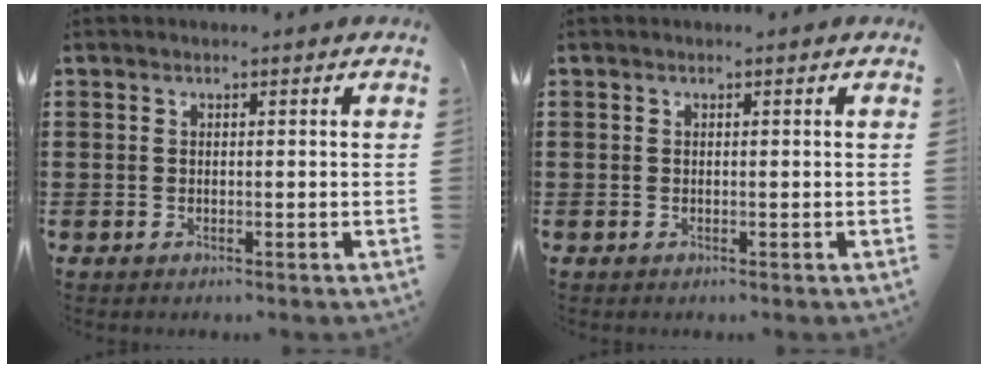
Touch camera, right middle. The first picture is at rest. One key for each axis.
{"total": 0.0}